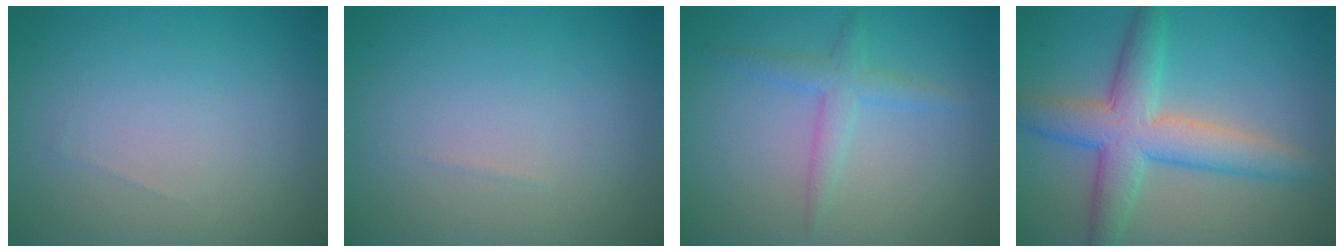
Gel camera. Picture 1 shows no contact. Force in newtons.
{"total": 0.0}
{"total": 2.2, "press": 2.2, "slide": 0.1}
{"total": 6.5, "press": 6.5, "slide": 0.1}